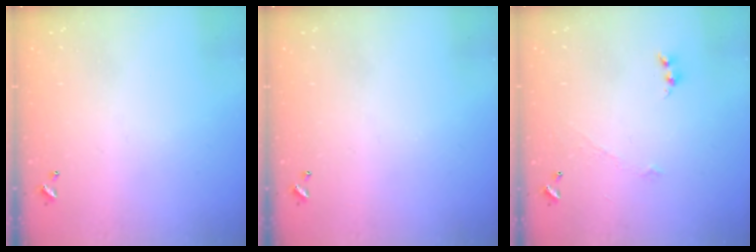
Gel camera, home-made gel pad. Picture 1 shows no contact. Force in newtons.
{"total": 0.0}
{"total": 1.9, "press": 1.8, "slide": 0.4}